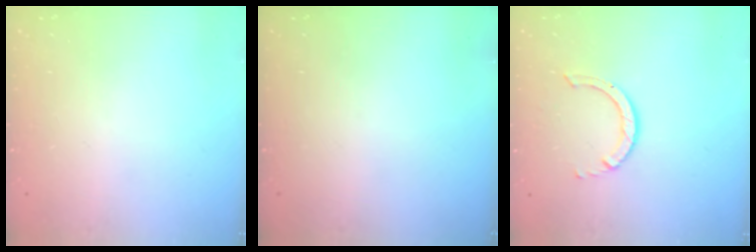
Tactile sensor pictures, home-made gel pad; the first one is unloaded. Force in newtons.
{"total": 0.0}
{"total": 3.6, "press": 3.6, "slide": 0.6}